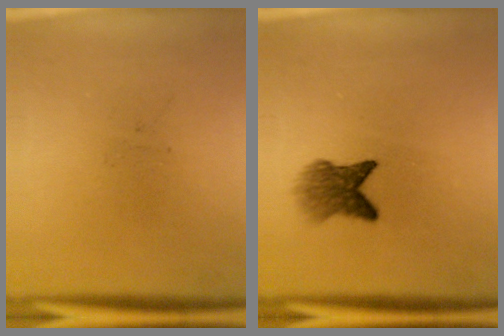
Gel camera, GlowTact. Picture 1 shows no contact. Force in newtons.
{"total": 4.3}